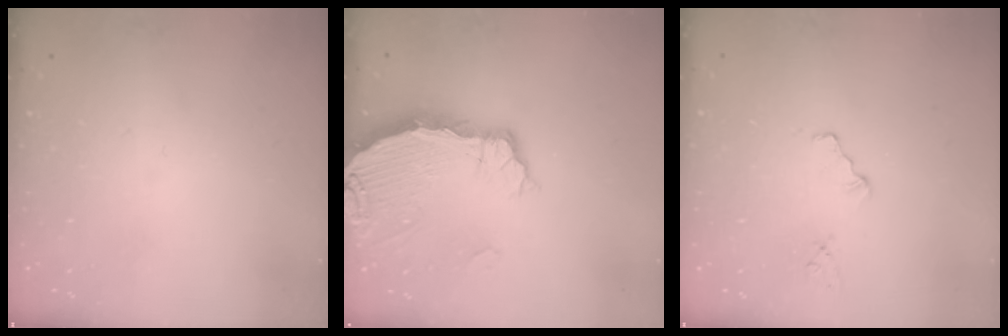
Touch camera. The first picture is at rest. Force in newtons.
{"total": 5.6, "press": 5.6, "slide": 0.4}
{"total": 1.2, "press": 1.2, "slide": 0.3}